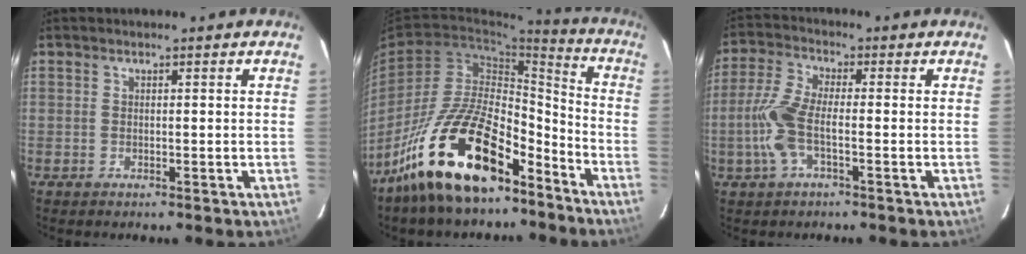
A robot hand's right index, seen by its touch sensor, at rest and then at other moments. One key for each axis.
{"total": 21.2, "fx": -14.7, "fy": 8.5, "fz": 12.6, "tx": -0.228, "ty": 0.019, "tz": -0.248}
{"total": 8.3, "fx": -2.1, "fy": 2.5, "fz": 7.6, "tx": -0.176, "ty": 0.004, "tz": -0.044}